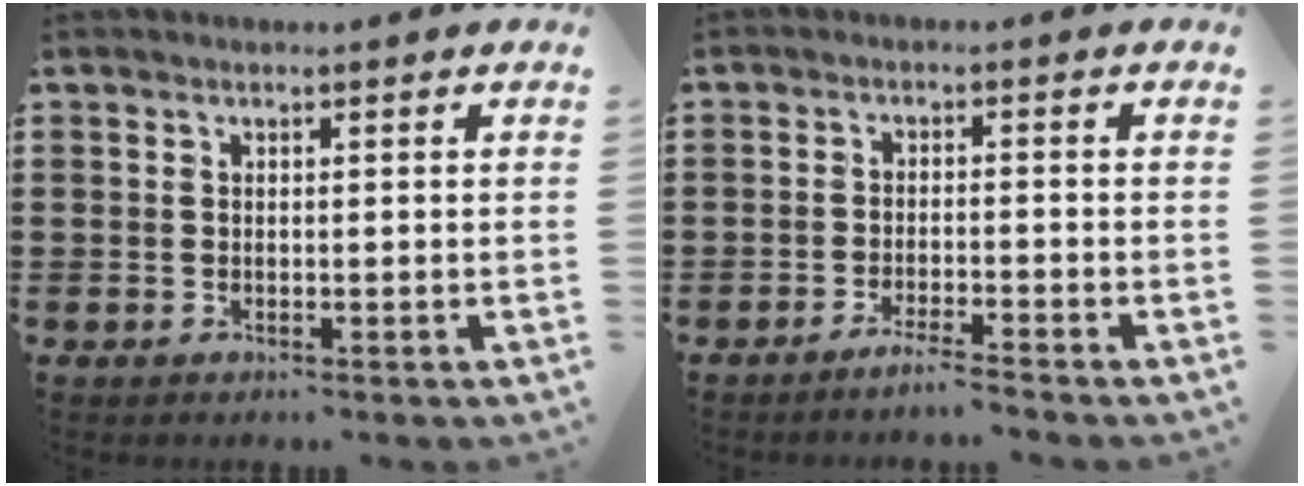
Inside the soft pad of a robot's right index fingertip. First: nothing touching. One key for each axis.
{"total": 2.6, "fx": -2.4, "fy": -0.4, "fz": 1.1, "tx": -0.018, "ty": -0.001, "tz": -0.045}